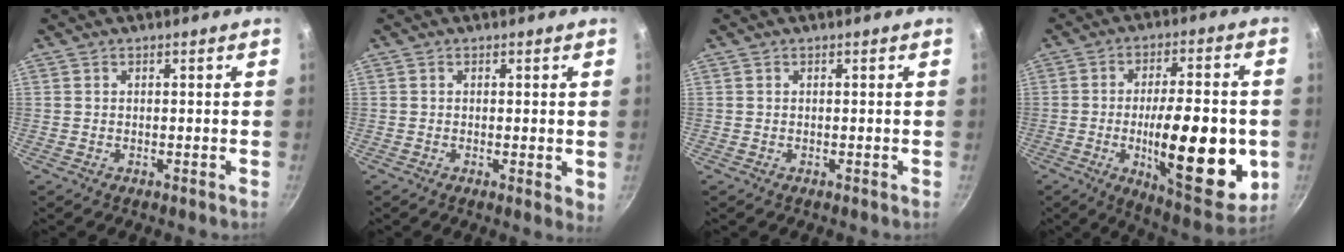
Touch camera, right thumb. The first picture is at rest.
{"total": 2.4, "force": [-0.1, 0.9, 2.2], "torque": [-0.027, -0.008, -0.003]}
{"total": 0.0}
{"total": 23.2, "force": [-4.0, 8.1, 21.4], "torque": [-0.280, -0.003, -0.053]}